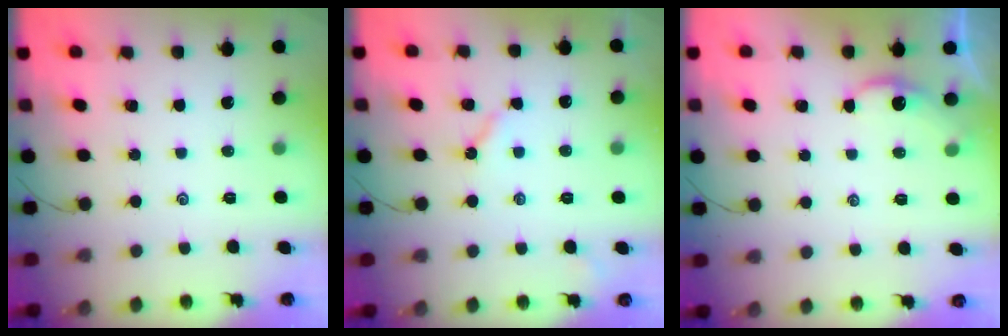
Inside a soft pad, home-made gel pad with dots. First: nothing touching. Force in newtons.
{"total": 3.9, "press": 3.9, "slide": 0.6}
{"total": 1.6, "press": 1.5, "slide": 0.2}